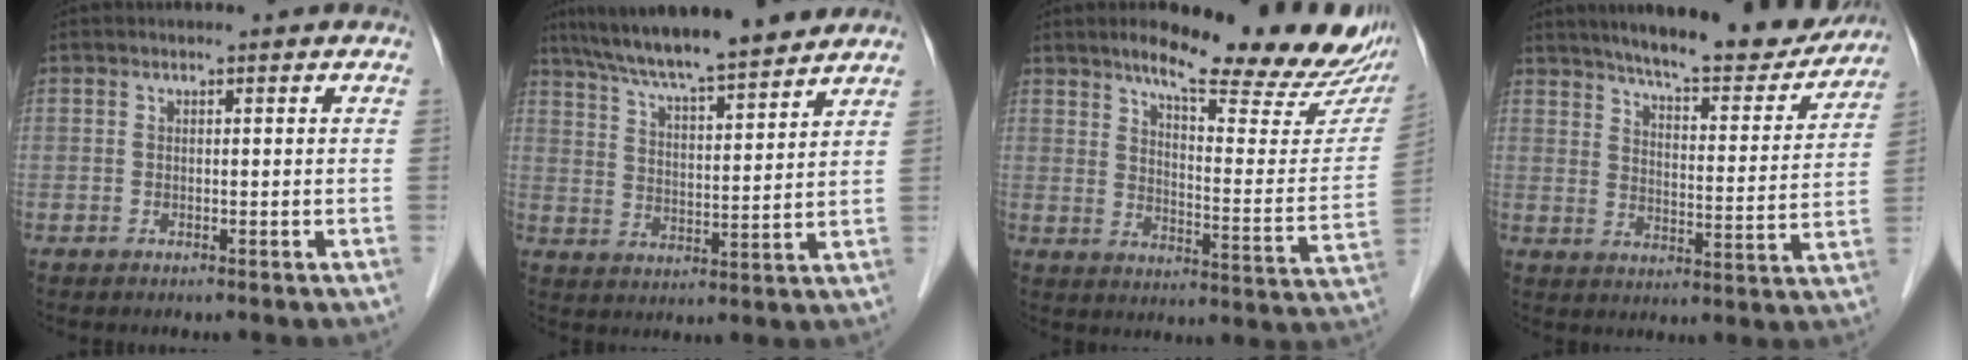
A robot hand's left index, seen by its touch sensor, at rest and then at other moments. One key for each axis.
{"total": 15.9, "fx": 13.6, "fy": 1.2, "fz": 8.1, "tx": -0.133, "ty": 0.021, "tz": 0.217}
{"total": 21.9, "fx": 17.7, "fy": 3.9, "fz": 12.2, "tx": -0.160, "ty": -0.030, "tz": 0.226}
{"total": 18.1, "fx": 15.9, "fy": 2.9, "fz": 8.0, "tx": -0.111, "ty": -0.015, "tz": 0.213}